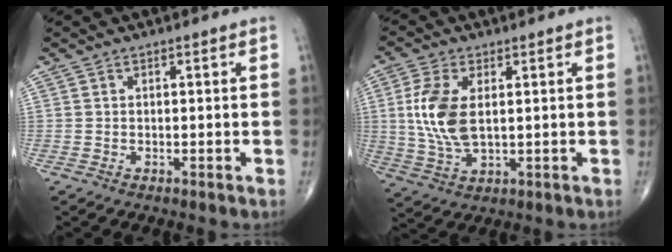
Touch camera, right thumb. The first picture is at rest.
{"total": 10.2, "force": [1.4, 5.2, 8.6], "torque": [-0.191, -0.006, 0.033]}